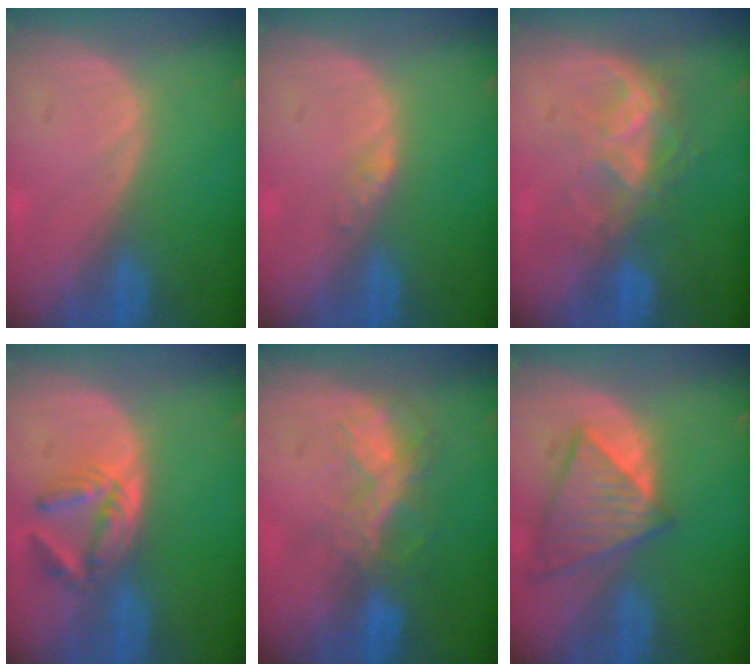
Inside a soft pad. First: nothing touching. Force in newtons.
{"total": 1.2, "press": 1.2, "slide": 0.1}
{"total": 6.7, "press": 6.0, "slide": 3.0}
{"total": 5.7, "press": 5.3, "slide": 2.3}
{"total": 6.8, "press": 5.8, "slide": 3.4}
{"total": 8.0, "press": 7.3, "slide": 3.4}